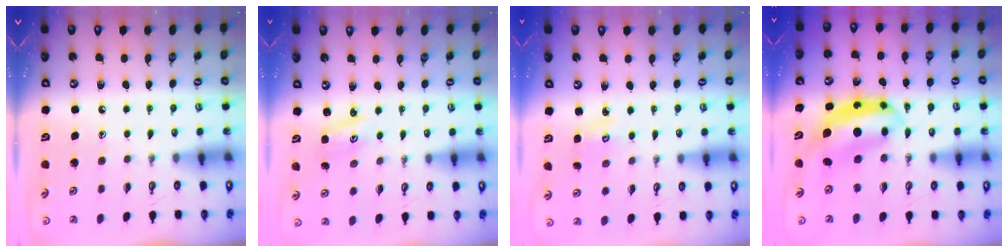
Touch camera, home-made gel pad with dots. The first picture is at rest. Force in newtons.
{"total": 1.5, "press": 1.5, "slide": 0.2}
{"total": 2.9, "press": 2.9, "slide": 0.3}
{"total": 7.6, "press": 7.6, "slide": 0.8}